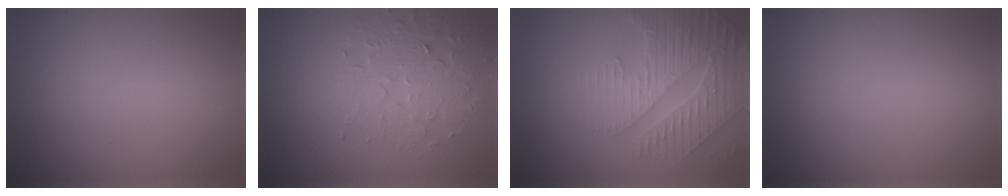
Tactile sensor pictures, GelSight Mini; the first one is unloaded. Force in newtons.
{"total": 3.9, "press": 3.6, "slide": 1.7}
{"total": 4.4, "press": 4.3, "slide": 0.5}
{"total": 0.0}